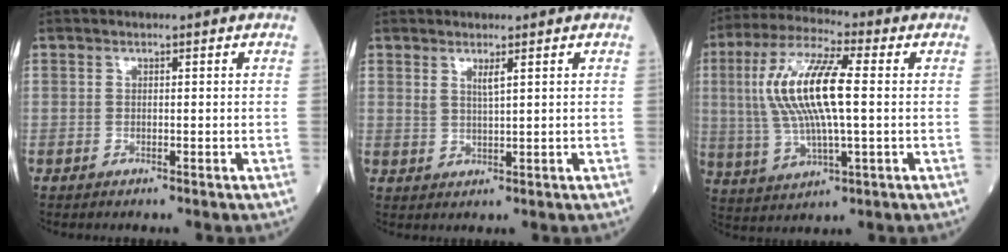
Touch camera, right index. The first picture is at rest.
{"total": 1.9, "force": [1.2, 0.0, 1.5], "torque": [-0.033, -0.005, 0.026]}
{"total": 14.0, "force": [1.5, 2.8, 13.7], "torque": [-0.289, 0.014, 0.029]}